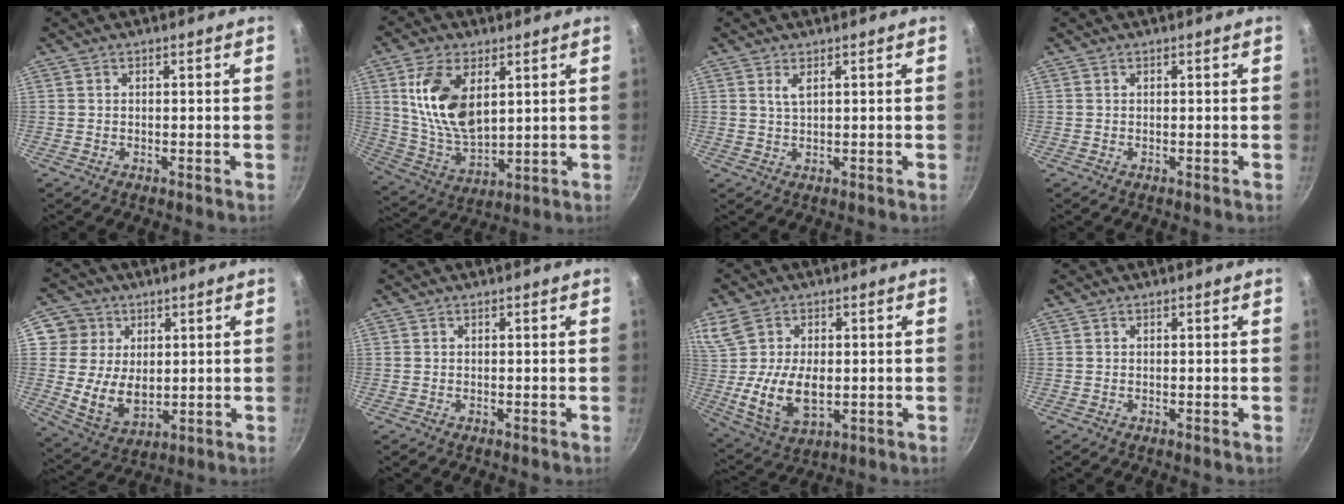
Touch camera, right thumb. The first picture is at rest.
{"total": 14.7, "force": [4.5, 8.1, 11.4], "torque": [-0.205, -0.025, 0.099]}
{"total": 2.1, "force": [1.0, 0.8, 1.6], "torque": [-0.032, -0.005, 0.021]}
{"total": 0.0}
{"total": 11.2, "force": [2.6, 9.8, 4.8], "torque": [-0.049, -0.019, 0.056]}
{"total": 0.0}
{"total": 12.7, "force": [0.1, 7.8, 10.0], "torque": [-0.184, -0.017, 0.006]}
{"total": 0.0}